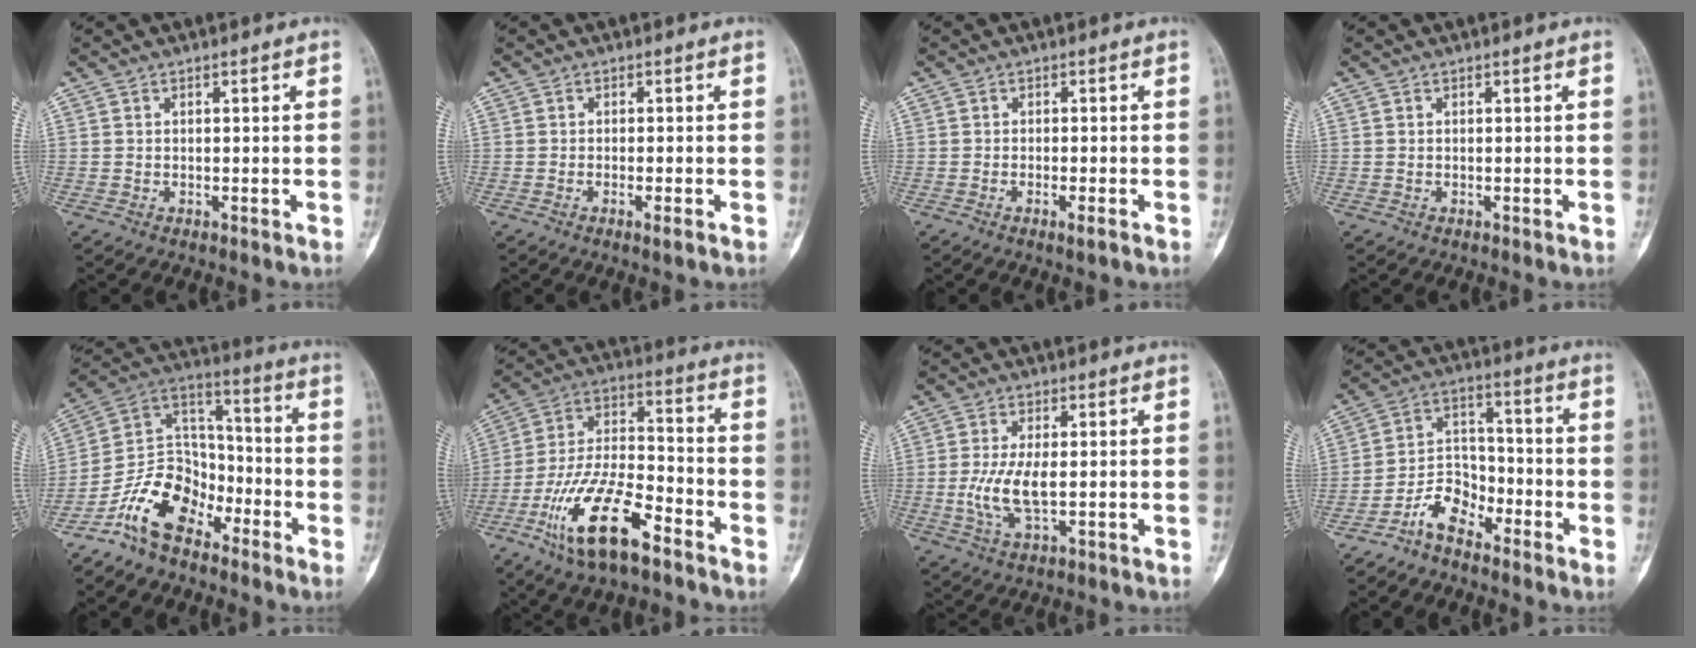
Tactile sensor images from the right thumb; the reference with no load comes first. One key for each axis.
{"total": 1.5, "fx": -0.7, "fy": 0.1, "fz": 1.3, "tx": -0.028, "ty": -0.004, "tz": -0.015}
{"total": 1.7, "fx": -0.9, "fy": 0.1, "fz": 1.5, "tx": -0.030, "ty": -0.002, "tz": -0.018}
{"total": 0.0}
{"total": 13.5, "fx": -8.6, "fy": 8.0, "fz": 6.6, "tx": -0.109, "ty": 0.082, "tz": -0.174}
{"total": 17.4, "fx": -9.8, "fy": 6.1, "fz": 13.0, "tx": -0.251, "ty": 0.057, "tz": -0.183}
{"total": 7.1, "fx": -0.5, "fy": 2.7, "fz": 6.6, "tx": -0.149, "ty": -0.008, "tz": -0.007}
{"total": 7.7, "fx": -5.6, "fy": 4.0, "fz": 3.3, "tx": -0.052, "ty": 0.059, "tz": -0.117}